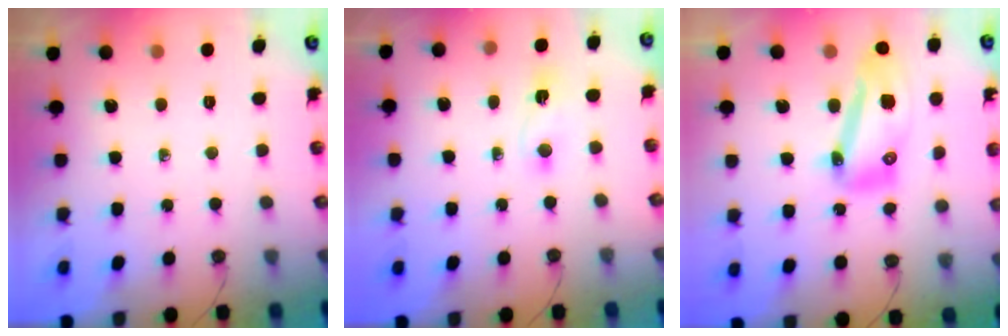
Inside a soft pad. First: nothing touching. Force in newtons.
{"total": 2.4, "press": 2.3, "slide": 0.4}
{"total": 13.3, "press": 13.2, "slide": 1.4}